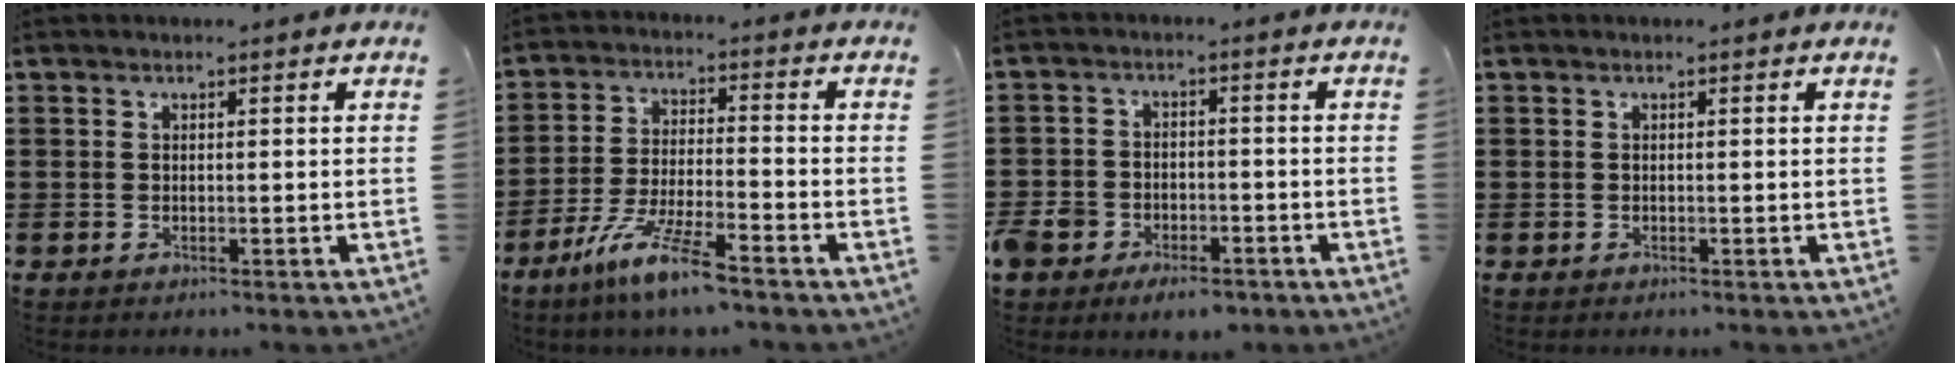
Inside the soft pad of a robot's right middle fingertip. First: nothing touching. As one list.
[{"total": 9.1, "force": [-6.8, 0.3, 6.0], "torque": [-0.132, -0.014, -0.135]}, {"total": 4.5, "force": [-3.6, 2.2, 1.5], "torque": [-0.047, 0.004, -0.076]}, {"total": 0.0}]